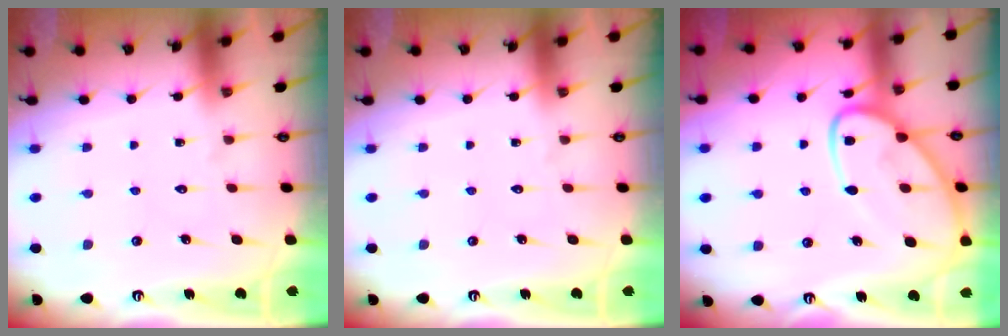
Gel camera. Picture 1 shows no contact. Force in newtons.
{"total": 0.0}
{"total": 13.4, "press": 13.4, "slide": 1.3}